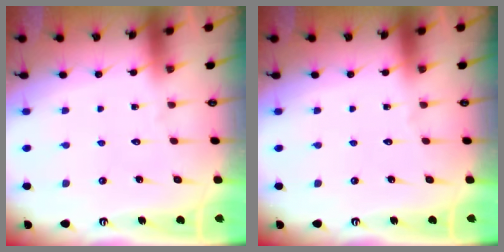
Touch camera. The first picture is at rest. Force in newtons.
{"total": 0.0}